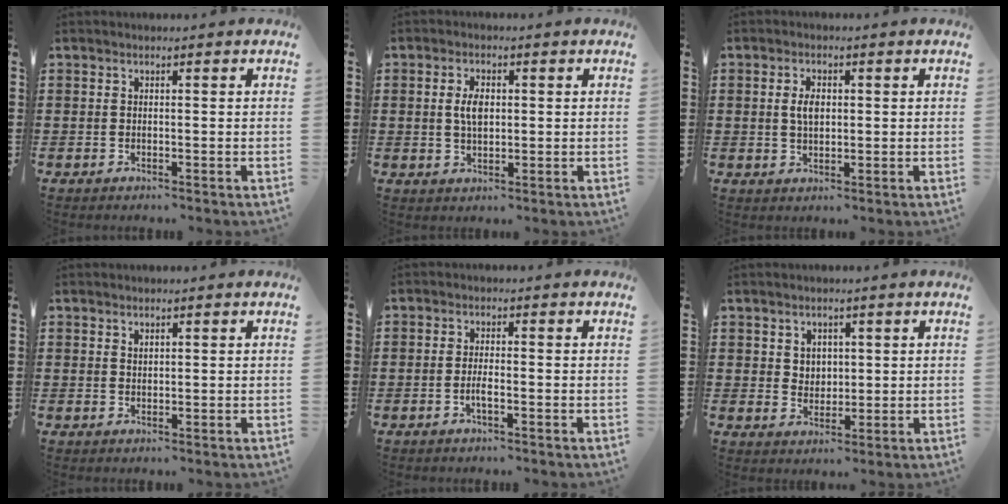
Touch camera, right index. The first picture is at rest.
{"total": 3.8, "force": [0.4, 1.9, 3.3], "torque": [-0.066, 0.010, 0.005]}
{"total": 3.2, "force": [0.4, 1.8, 2.6], "torque": [-0.054, 0.010, 0.005]}
{"total": 0.9, "force": [0.8, 0.4, 0.1], "torque": [-0.004, 0.002, 0.015]}
{"total": 2.1, "force": [-0.9, 0.3, 1.9], "torque": [-0.041, -0.003, -0.018]}
{"total": 2.9, "force": [1.5, 2.4, 0.3], "torque": [-0.017, 0.012, 0.026]}